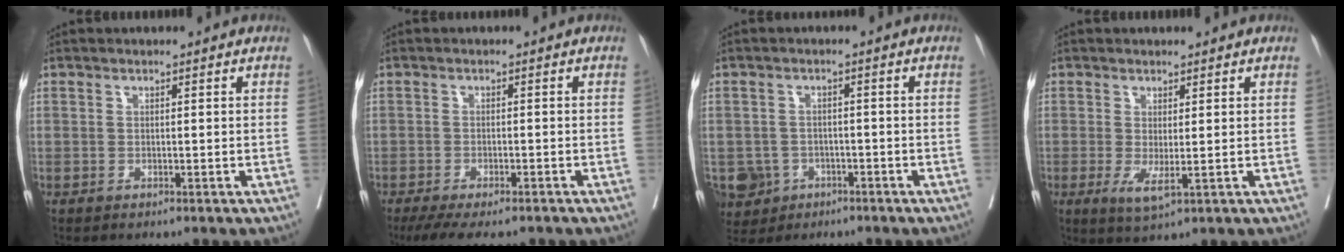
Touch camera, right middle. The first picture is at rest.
{"total": 9.3, "force": [-7.5, 2.7, 4.9], "torque": [-0.069, -0.012, -0.110]}
{"total": 5.7, "force": [-2.8, 4.9, 1.0], "torque": [-0.023, 0.006, -0.040]}
{"total": 3.3, "force": [-0.4, 0.7, 3.2], "torque": [-0.056, -0.011, 0.001]}